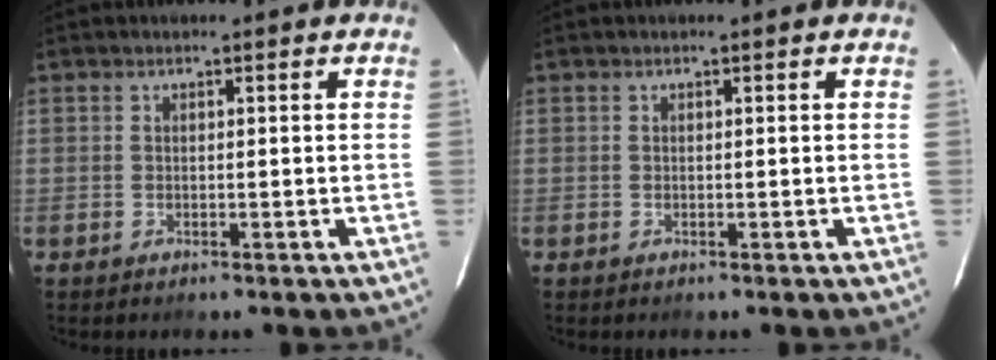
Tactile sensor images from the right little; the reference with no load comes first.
{"total": 0.0}